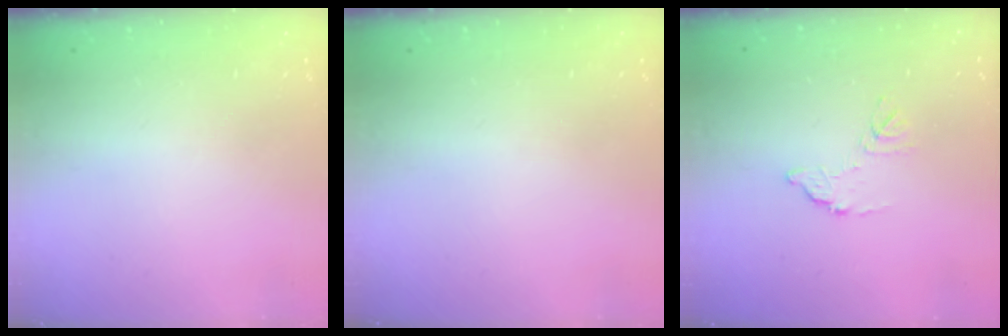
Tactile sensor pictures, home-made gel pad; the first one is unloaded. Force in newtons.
{"total": 0.0}
{"total": 7.7, "press": 7.7, "slide": 0.4}